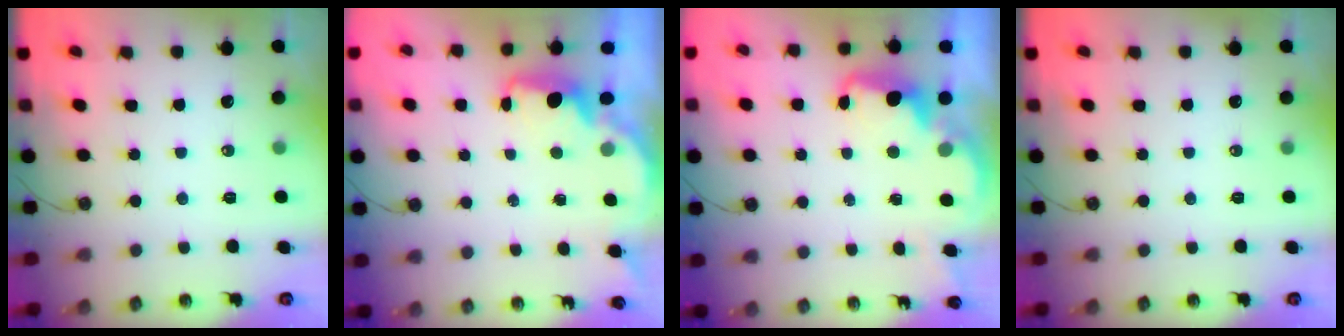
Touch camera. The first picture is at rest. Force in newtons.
{"total": 1.9, "press": 1.8, "slide": 0.7}
{"total": 2.6, "press": 2.5, "slide": 0.7}
{"total": 0.0}